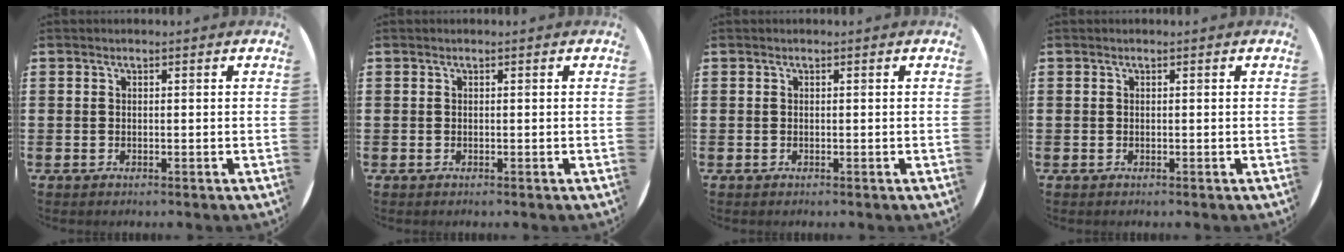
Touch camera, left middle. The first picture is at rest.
{"total": 0.0}
{"total": 0.0}
{"total": 0.0}